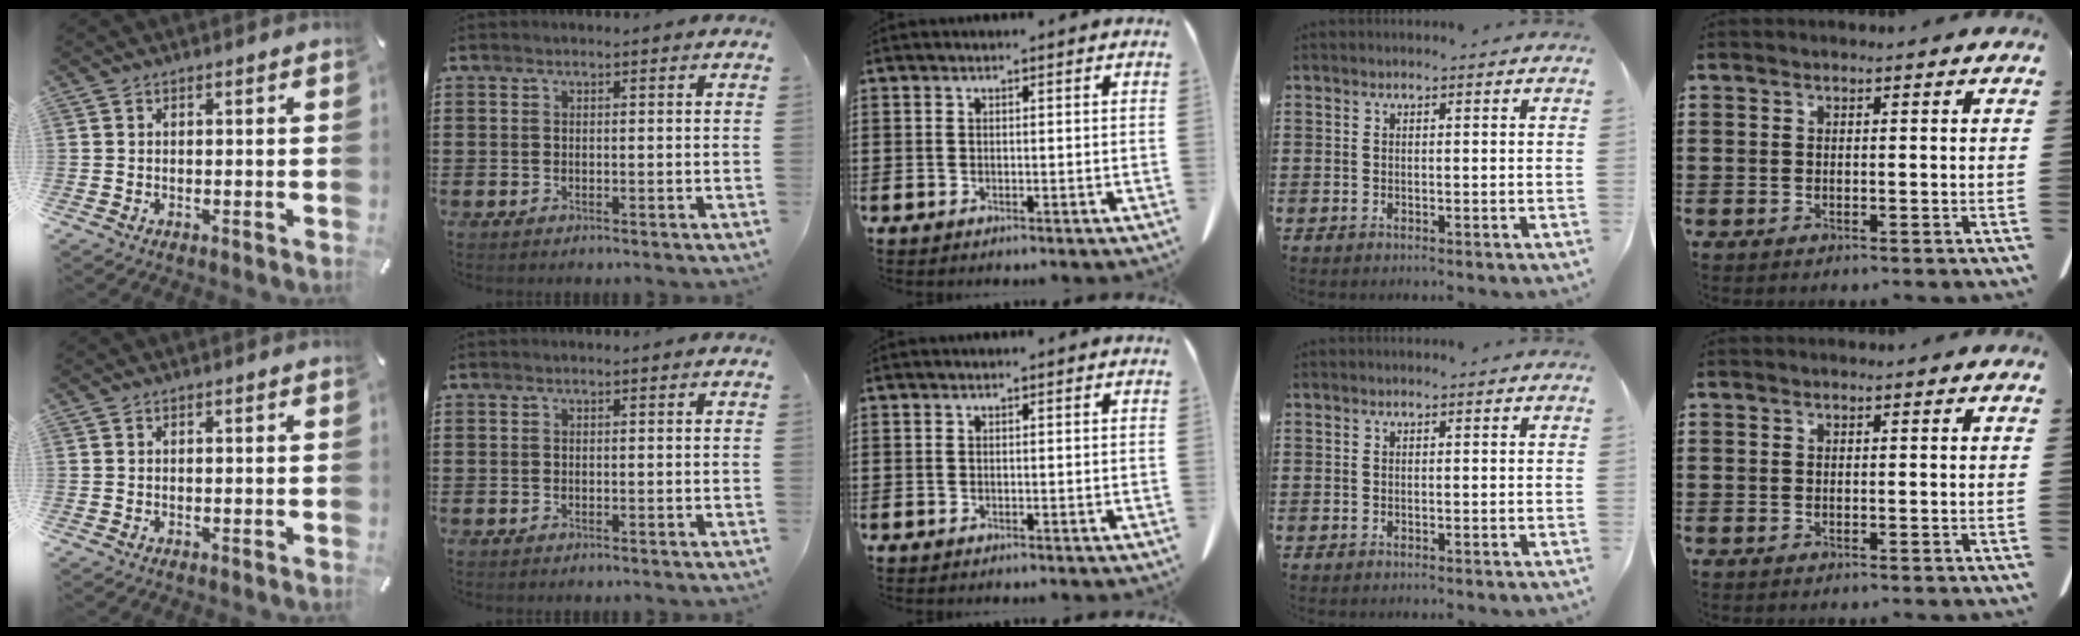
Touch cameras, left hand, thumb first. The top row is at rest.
{}